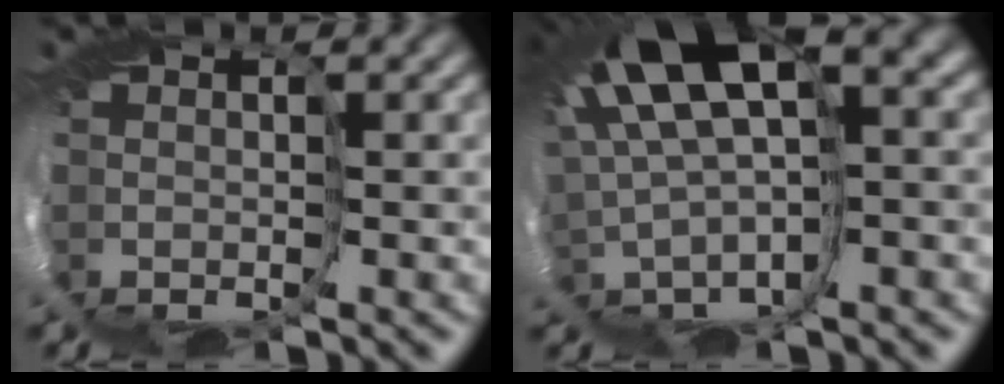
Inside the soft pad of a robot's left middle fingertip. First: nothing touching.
{"total": 9.0, "force": [3.6, 2.1, 8.0], "torque": [-0.196, 0.011, 0.088]}